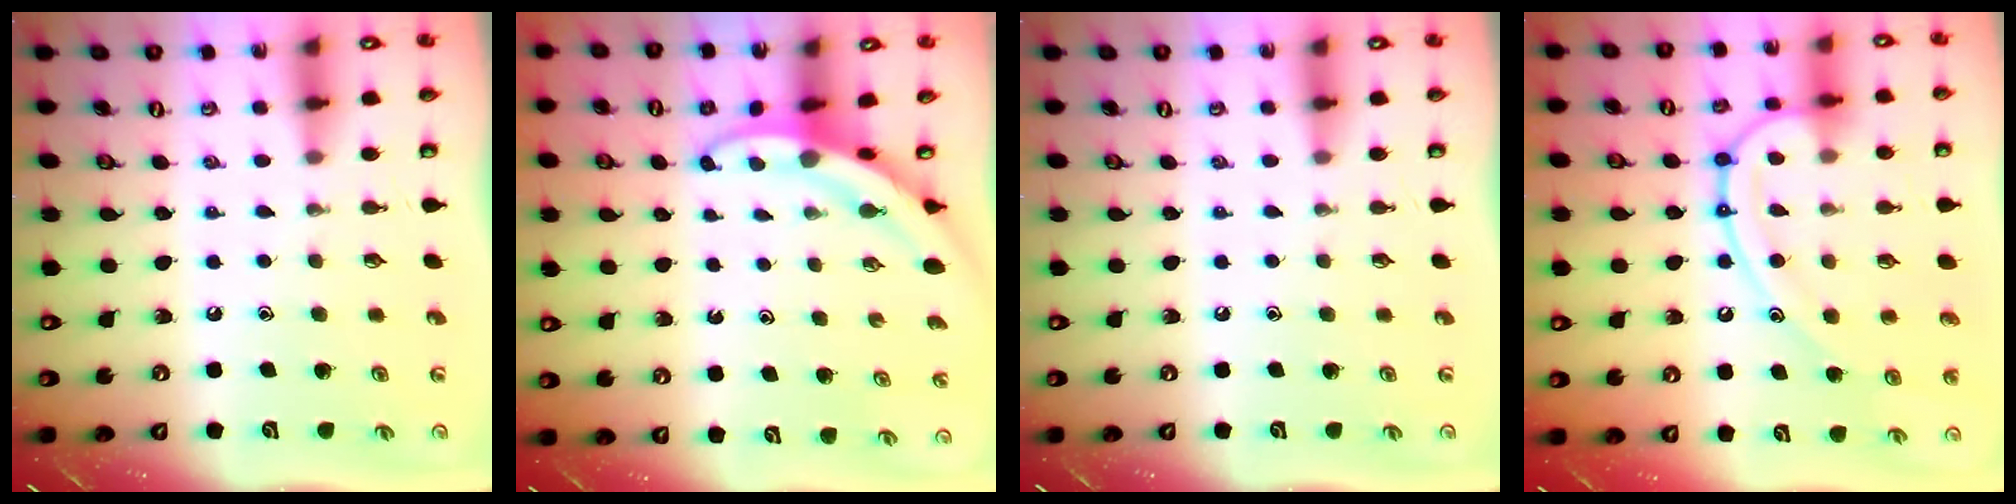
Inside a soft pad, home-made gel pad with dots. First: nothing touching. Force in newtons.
{"total": 3.3, "press": 3.3, "slide": 0.2}
{"total": 0.0}
{"total": 14.7, "press": 14.6, "slide": 1.4}